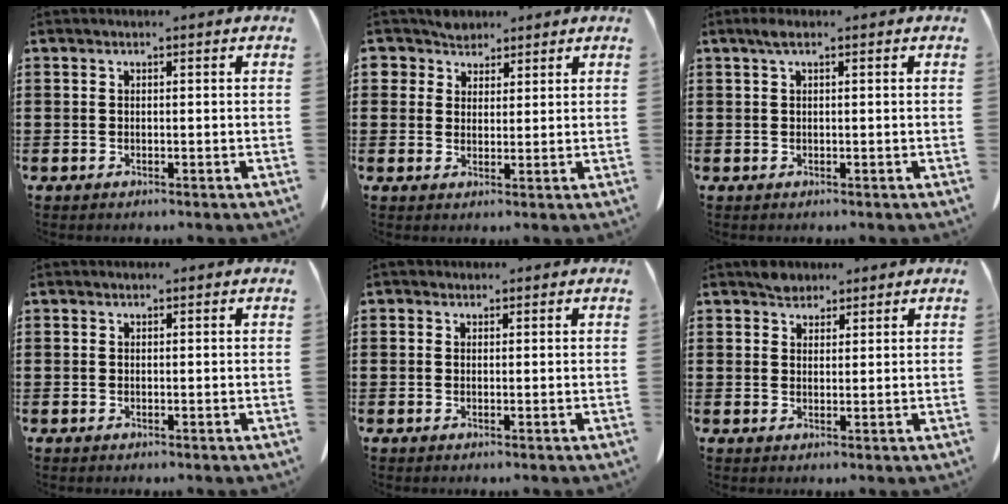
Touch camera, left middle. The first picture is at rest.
{"total": 3.8, "force": [2.9, 2.4, 0.2], "torque": [-0.022, 0.004, 0.055]}
{"total": 1.4, "force": [0.5, 0.3, 1.2], "torque": [-0.025, 0.003, 0.008]}
{"total": 0.0}
{"total": 0.8, "force": [0.5, 0.6, 0.1], "torque": [-0.006, 0.005, 0.010]}
{"total": 2.5, "force": [2.3, 1.1, 0.3], "torque": [-0.003, 0.000, 0.043]}